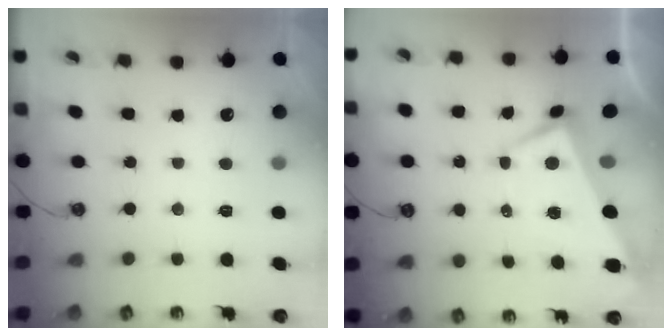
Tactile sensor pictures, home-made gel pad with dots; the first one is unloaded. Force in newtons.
{"total": 1.0, "press": 0.1, "slide": 1.0}